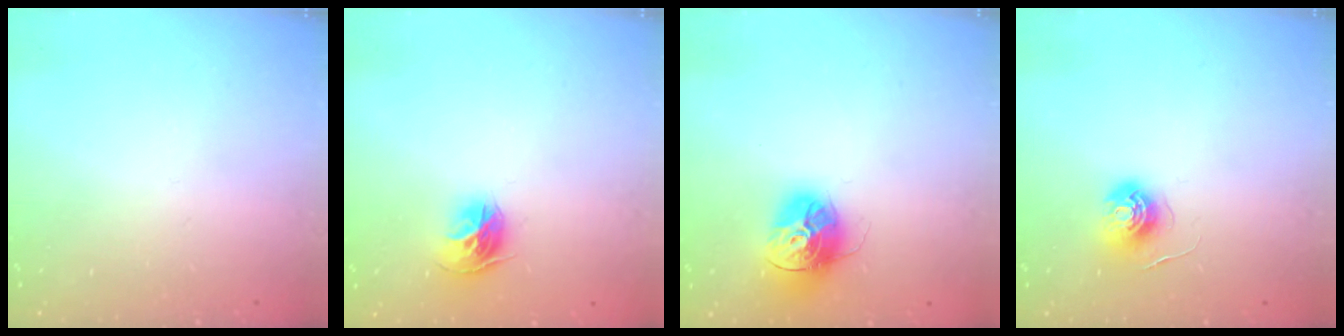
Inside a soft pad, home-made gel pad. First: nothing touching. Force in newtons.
{"total": 9.9, "press": 9.8, "slide": 1.0}
{"total": 14.5, "press": 14.4, "slide": 1.5}
{"total": 6.0, "press": 6.0, "slide": 0.3}